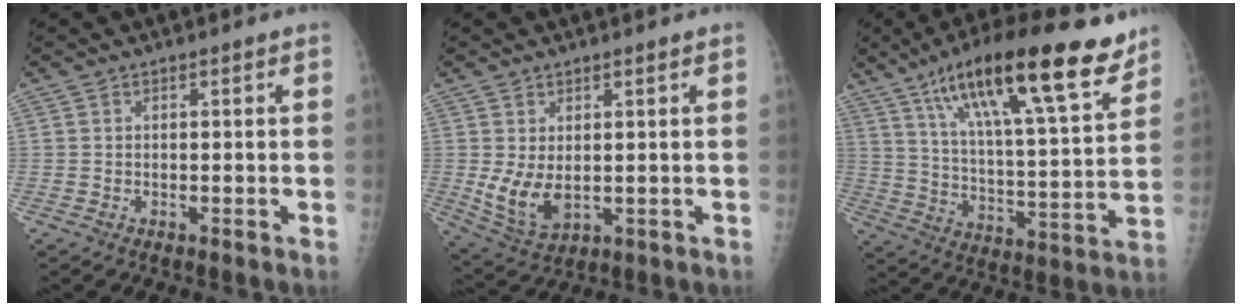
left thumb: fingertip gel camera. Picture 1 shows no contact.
{"total": 7.0, "force": [0.4, 4.0, 5.7], "torque": [-0.102, -0.016, 0.025]}
{"total": 24.8, "force": [15.4, 5.9, 18.4], "torque": [-0.282, -0.044, 0.252]}